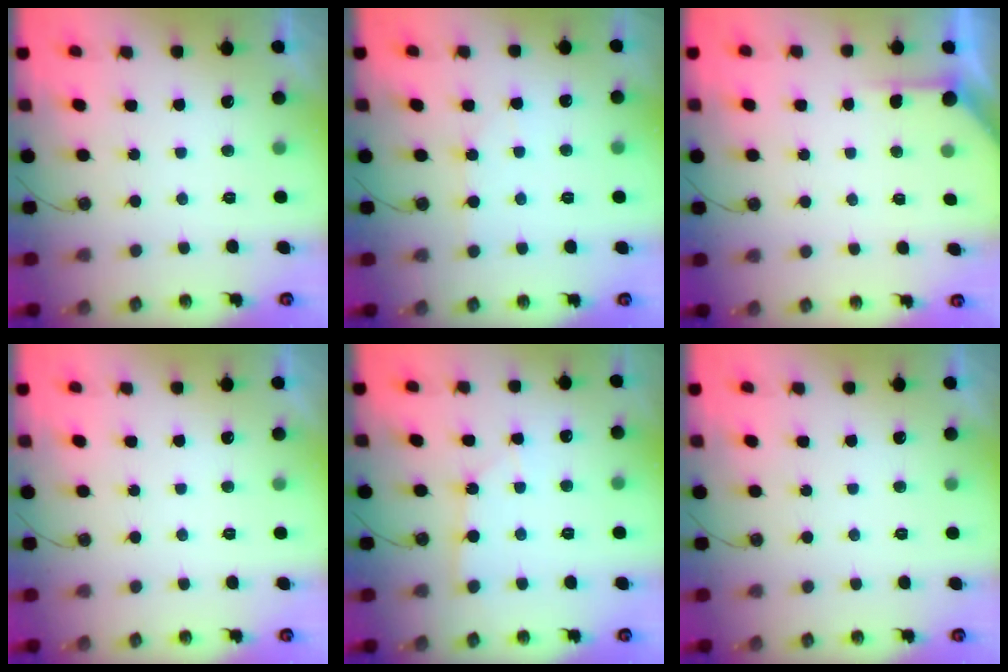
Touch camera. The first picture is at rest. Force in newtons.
{"total": 2.6, "press": 2.6, "slide": 0.4}
{"total": 2.4, "press": 2.4, "slide": 0.3}
{"total": 0.0}
{"total": 1.9, "press": 1.9, "slide": 0.3}
{"total": 0.0}